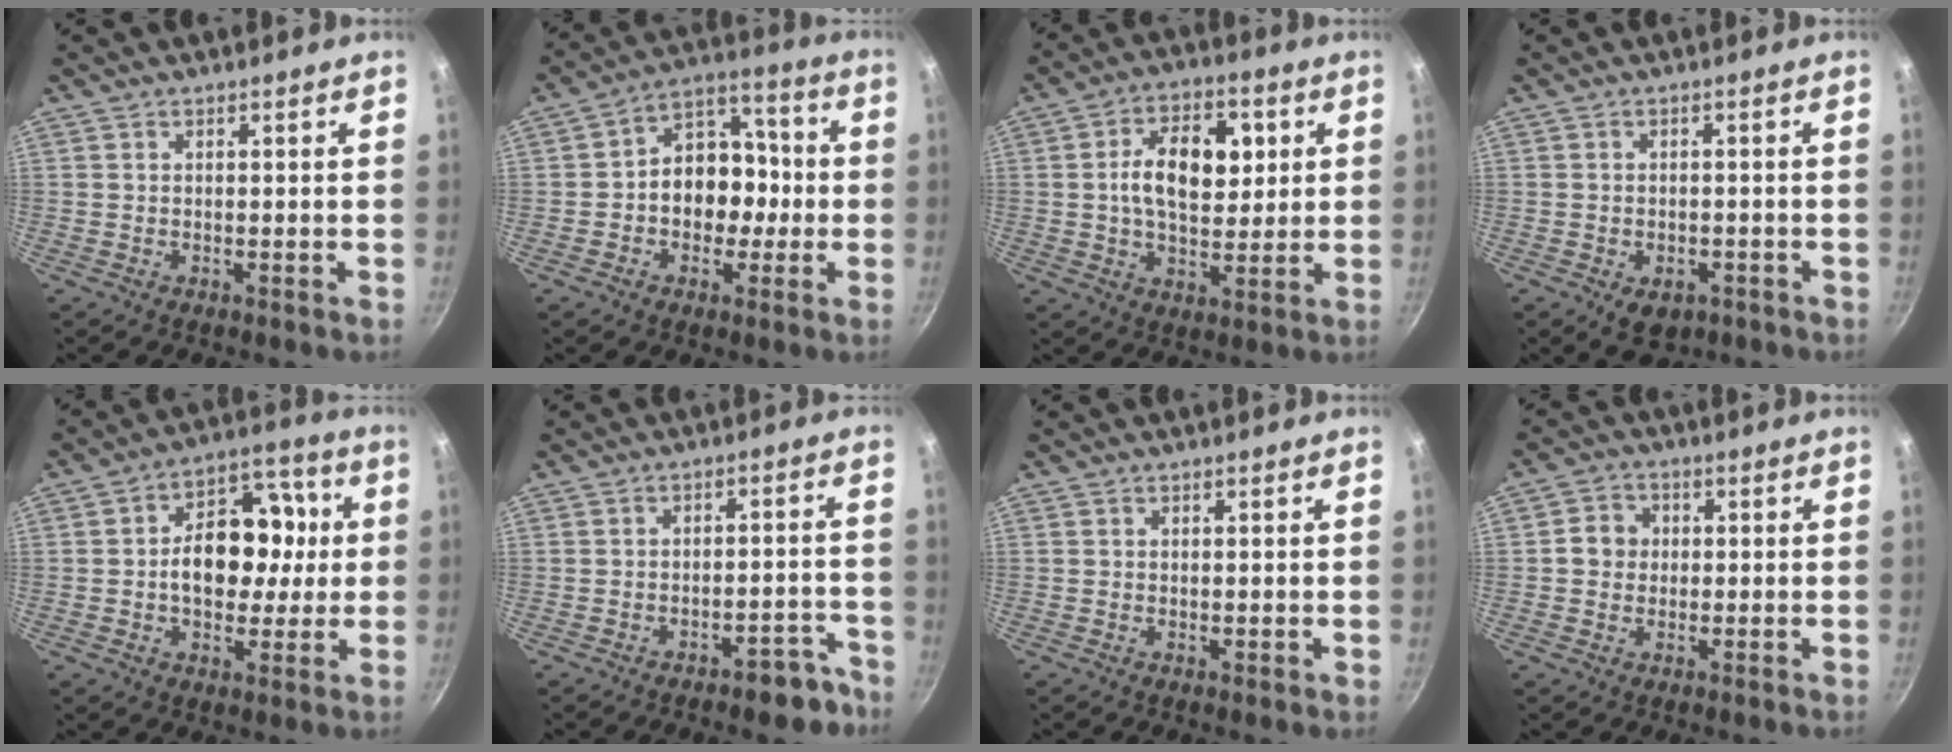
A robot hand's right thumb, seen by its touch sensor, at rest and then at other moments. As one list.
[{"total": 12.9, "force": [-1.1, 9.4, 8.8], "torque": [-0.086, 0.045, -0.027]}, {"total": 13.3, "force": [2.4, 7.9, 10.4], "torque": [-0.143, 0.002, 0.036]}, {"total": 5.1, "force": [-2.5, 3.3, 2.9], "torque": [-0.035, 0.010, -0.028]}, {"total": 15.3, "force": [0.5, 10.3, 11.2], "torque": [-0.121, 0.032, 0.003]}, {"total": 6.4, "force": [-4.6, 2.6, 3.6], "torque": [-0.030, 0.044, -0.056]}, {"total": 0.8, "force": [0.2, 0.1, 0.7], "torque": [-0.011, -0.005, 0.003]}, {"total": 4.8, "force": [0.3, 4.4, 2.1], "torque": [-0.020, 0.011, -0.001]}]